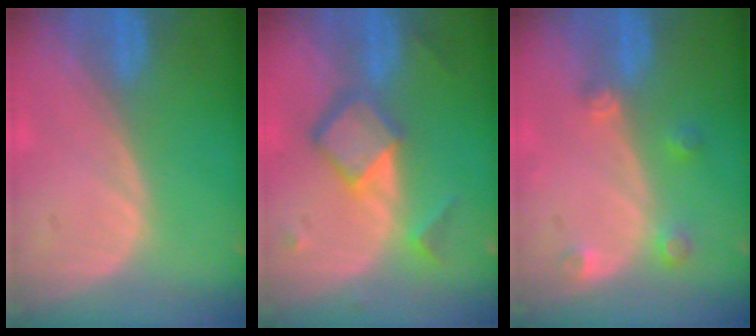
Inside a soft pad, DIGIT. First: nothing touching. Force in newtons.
{"total": 6.8, "press": 5.9, "slide": 3.4}
{"total": 2.7, "press": 2.7, "slide": 0.3}